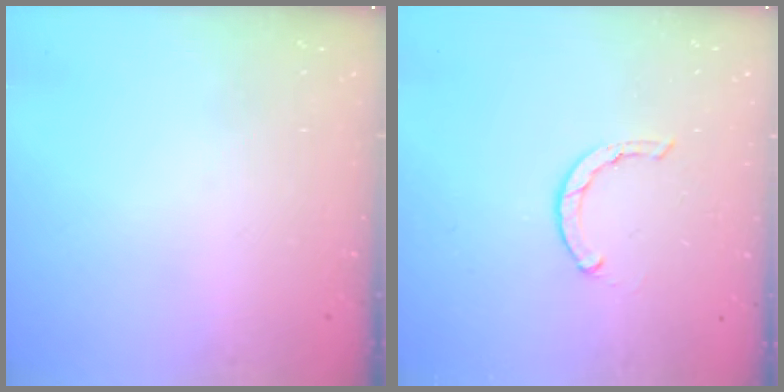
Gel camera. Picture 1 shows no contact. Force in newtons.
{"total": 1.6, "press": 1.5, "slide": 0.4}